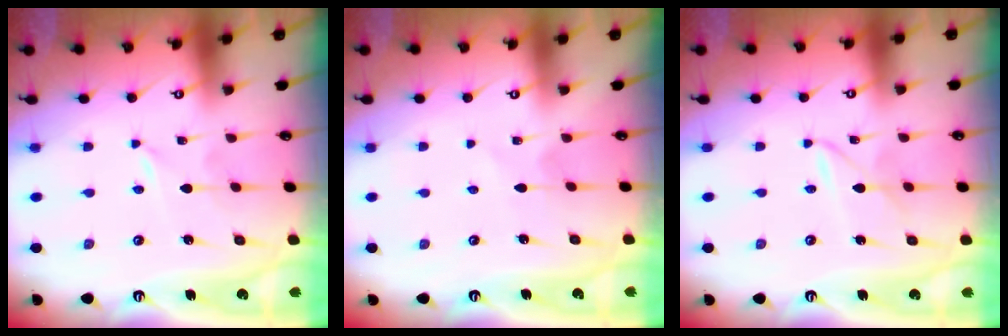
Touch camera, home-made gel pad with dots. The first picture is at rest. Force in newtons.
{"total": 4.0, "press": 3.9, "slide": 0.4}
{"total": 2.9, "press": 2.9, "slide": 0.2}